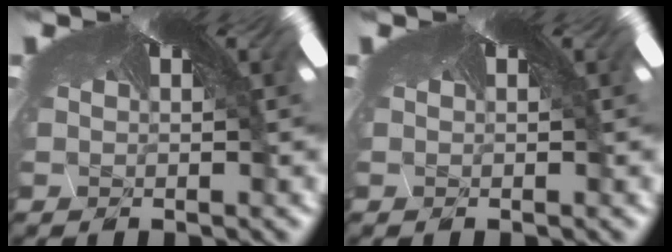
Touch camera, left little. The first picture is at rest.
{"total": 0.0}